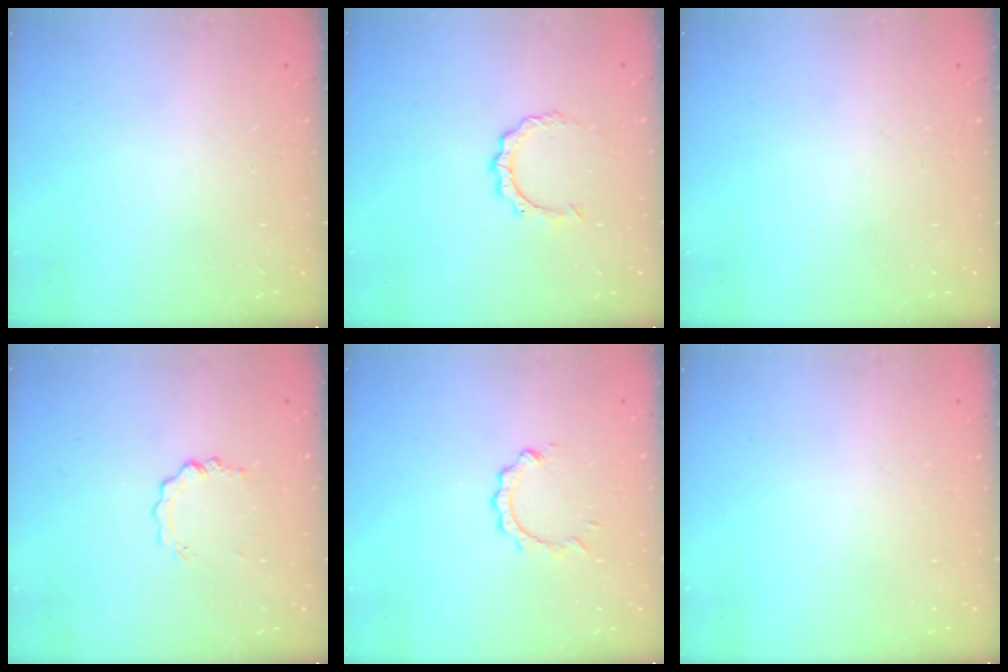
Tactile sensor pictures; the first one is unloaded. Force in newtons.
{"total": 4.5, "press": 4.5, "slide": 0.3}
{"total": 0.0}
{"total": 3.3, "press": 3.3, "slide": 0.3}
{"total": 3.6, "press": 3.6, "slide": 0.4}
{"total": 0.0}